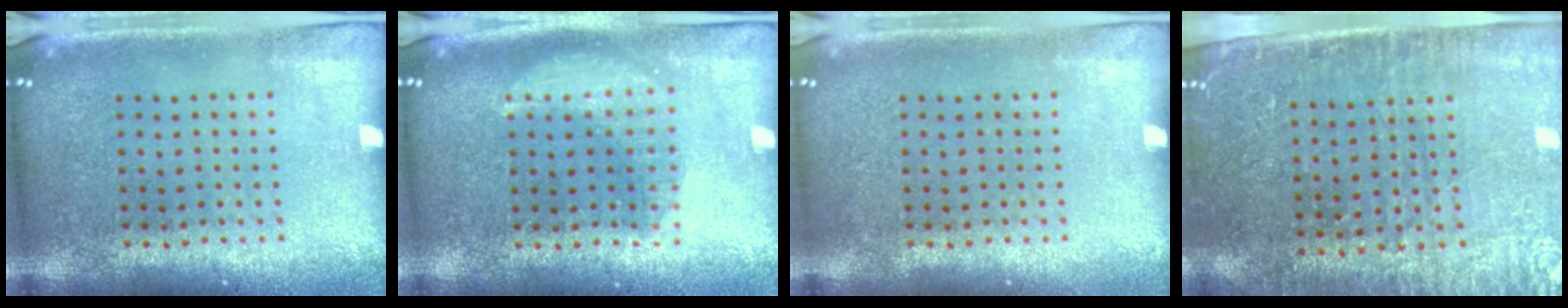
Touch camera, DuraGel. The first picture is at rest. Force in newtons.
{"total": 1.4, "press": 1.4, "slide": 0.1}
{"total": 0.0}
{"total": 3.4, "press": 3.1, "slide": 1.4}